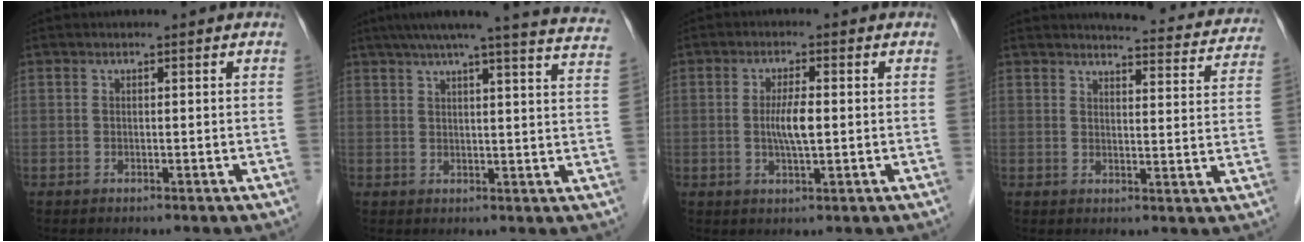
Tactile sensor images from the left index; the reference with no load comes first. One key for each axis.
{"total": 22.2, "fx": 19.6, "fy": 0.4, "fz": 10.4, "tx": -0.150, "ty": -0.017, "tz": 0.227}
{"total": 4.1, "fx": -0.2, "fy": 0.6, "fz": 4.1, "tx": -0.082, "ty": -0.003, "tz": -0.003}
{"total": 14.4, "fx": 13.9, "fy": 2.5, "fz": 3.1, "tx": -0.011, "ty": -0.040, "tz": 0.135}